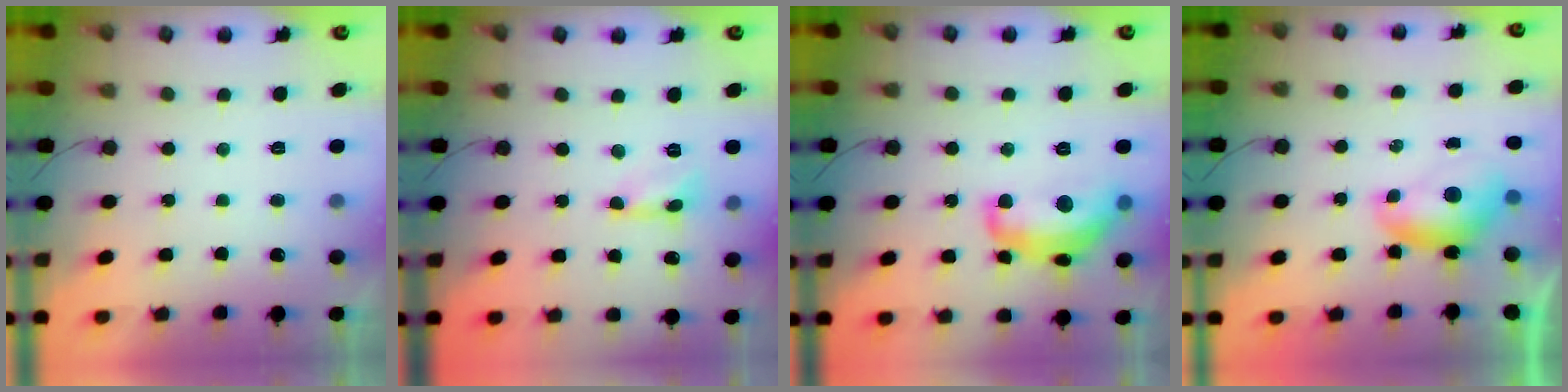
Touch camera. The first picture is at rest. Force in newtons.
{"total": 1.0, "press": 1.0, "slide": 0.1}
{"total": 15.8, "press": 15.7, "slide": 0.9}
{"total": 7.3, "press": 7.2, "slide": 1.0}